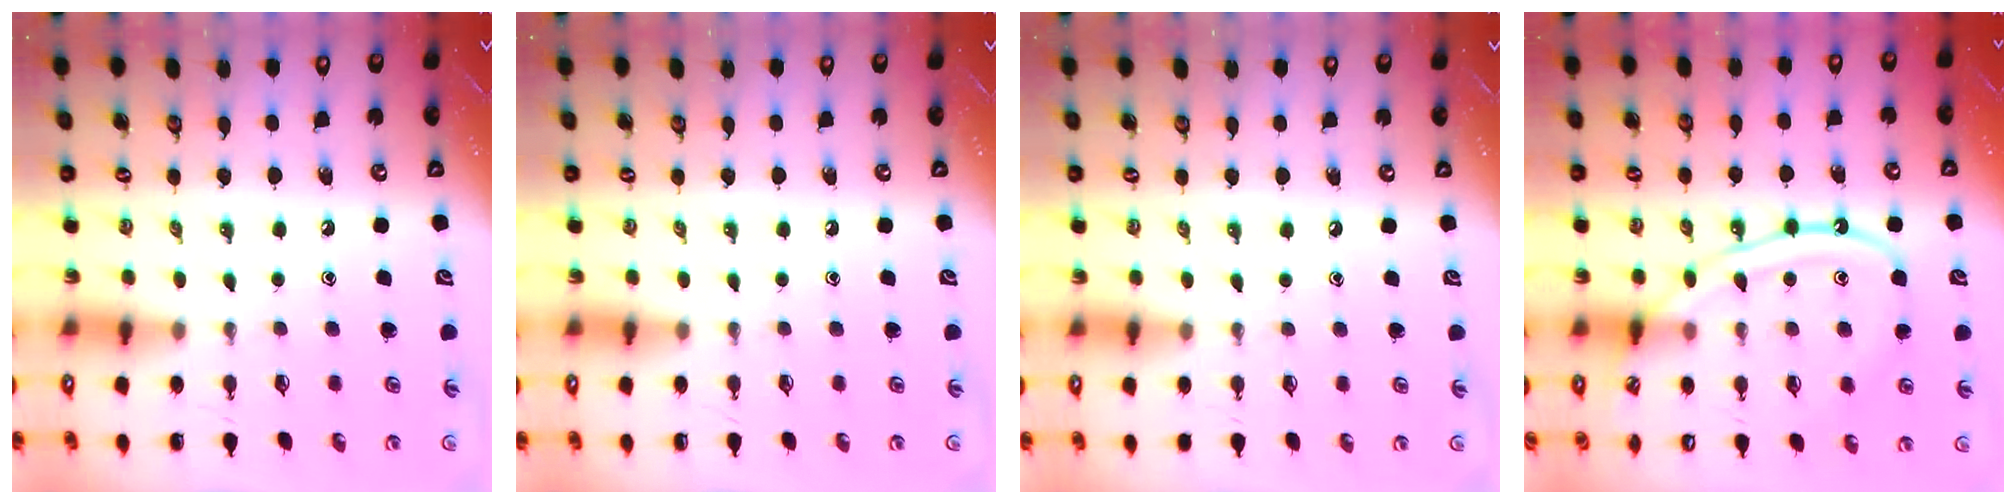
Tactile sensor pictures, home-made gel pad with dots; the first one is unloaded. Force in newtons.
{"total": 0.0}
{"total": 0.0}
{"total": 12.7, "press": 12.6, "slide": 1.4}